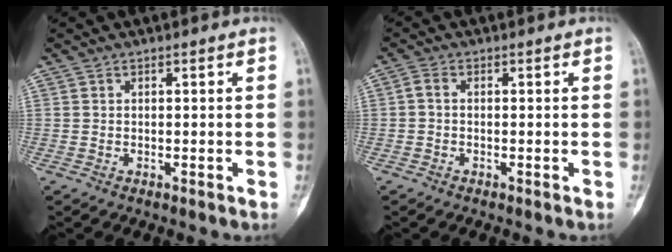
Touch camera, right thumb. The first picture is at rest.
{"total": 1.5, "force": [-0.2, 0.9, 1.2], "torque": [-0.023, 0.002, -0.009]}